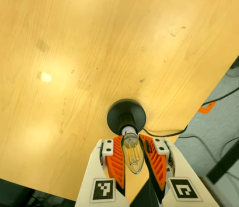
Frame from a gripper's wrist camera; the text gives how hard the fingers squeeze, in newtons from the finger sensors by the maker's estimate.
{"total": 26.3, "left": 28.5, "right": 24.1}